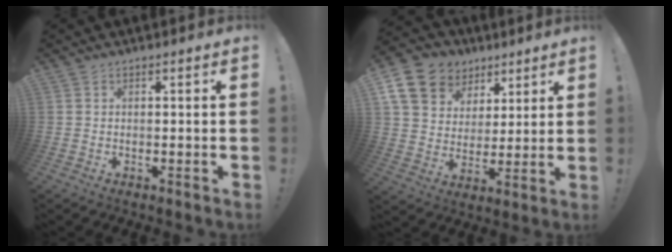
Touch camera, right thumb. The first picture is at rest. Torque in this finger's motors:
{"motor_torque": [-0.16, 0.59, 0.73, 0.43, 0.05]}